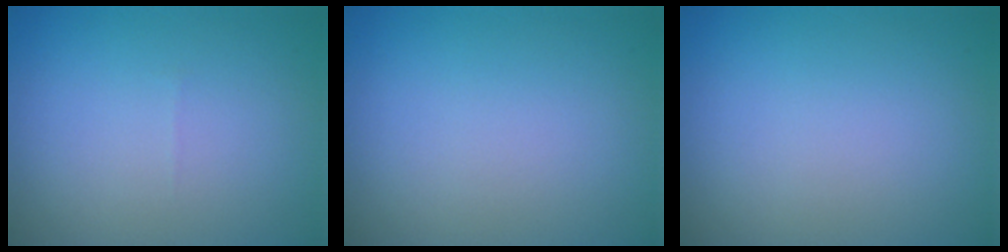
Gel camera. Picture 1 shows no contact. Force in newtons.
{"total": 0.0}
{"total": 0.0}